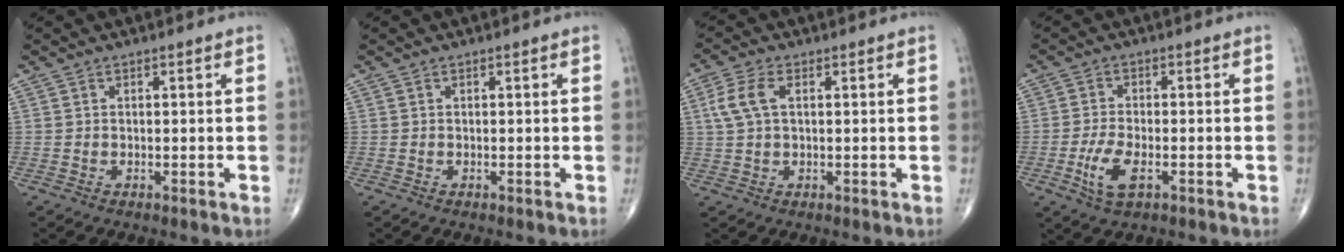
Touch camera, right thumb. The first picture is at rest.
{"total": 0.0}
{"total": 5.6, "force": [1.4, 3.0, 4.5], "torque": [-0.112, 0.013, 0.026]}
{"total": 6.1, "force": [-2.2, 2.7, 5.0], "torque": [-0.106, 0.004, -0.038]}